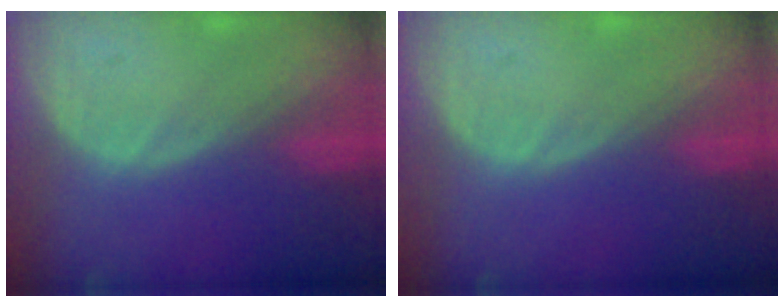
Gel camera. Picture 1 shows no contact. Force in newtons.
{"total": 0.0}